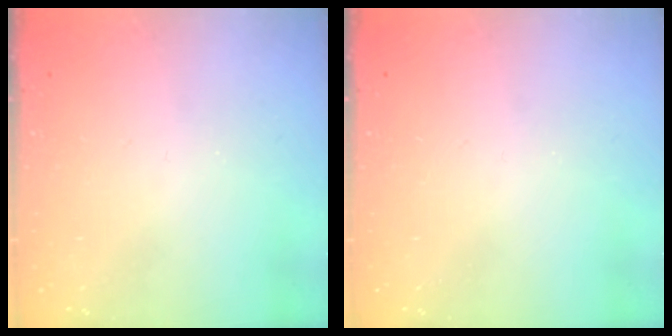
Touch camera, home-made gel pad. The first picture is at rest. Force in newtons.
{"total": 0.0}